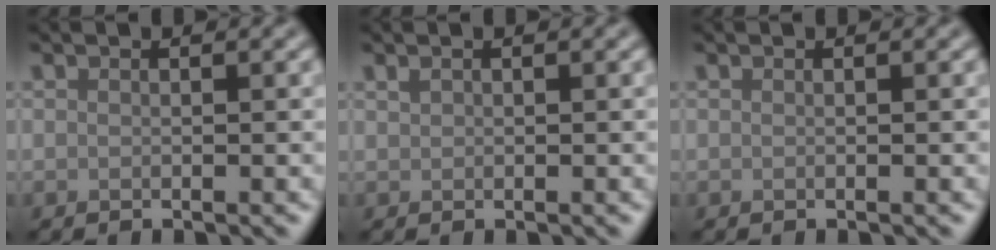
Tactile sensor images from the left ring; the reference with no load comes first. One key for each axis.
{"total": 0.5, "fx": 0.3, "fy": 0.4, "fz": 0.2, "tx": -0.003, "ty": 0.001, "tz": 0.007}
{"total": 0.0}